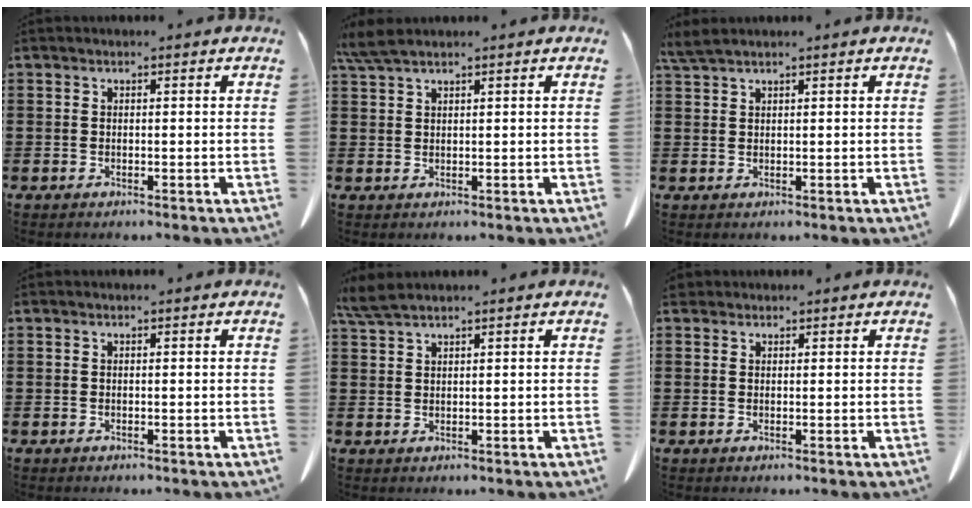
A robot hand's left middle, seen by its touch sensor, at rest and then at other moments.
{"total": 3.1, "force": [2.2, 0.4, 2.0], "torque": [-0.046, -0.001, 0.044]}
{"total": 2.1, "force": [1.8, 0.1, 1.2], "torque": [-0.029, -0.001, 0.035]}
{"total": 0.0}
{"total": 2.9, "force": [2.3, 0.3, 1.8], "torque": [-0.041, 0.000, 0.046]}
{"total": 1.0, "force": [0.9, 0.5, 0.2], "torque": [-0.008, 0.002, 0.018]}